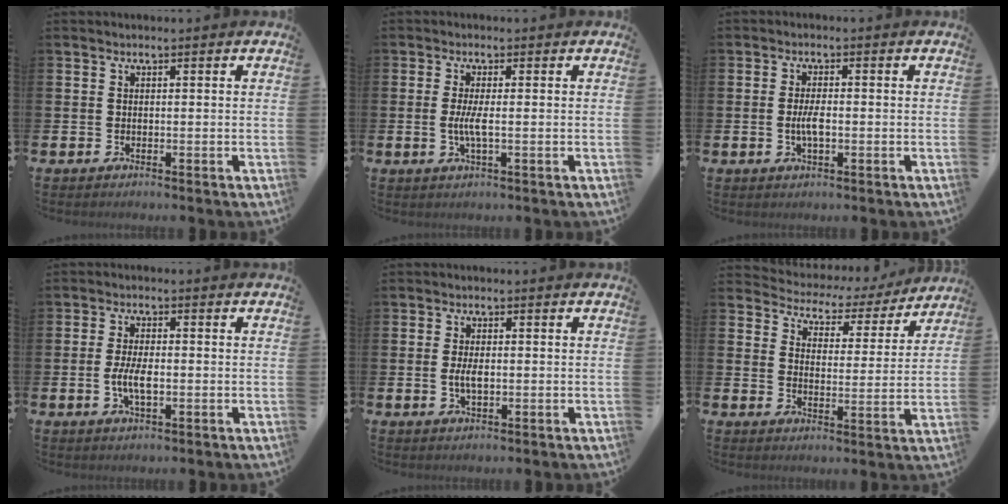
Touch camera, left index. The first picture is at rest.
{"total": 2.6, "force": [-0.3, 0.3, 2.5], "torque": [-0.055, 0.000, -0.005]}
{"total": 3.0, "force": [-0.4, 1.1, 2.7], "torque": [-0.049, 0.001, -0.008]}
{"total": 4.1, "force": [-0.7, 1.7, 3.6], "torque": [-0.072, 0.002, -0.015]}
{"total": 2.6, "force": [-0.1, 1.2, 2.3], "torque": [-0.045, 0.003, -0.003]}
{"total": 4.1, "force": [3.7, 1.7, 0.3], "torque": [-0.027, -0.037, 0.055]}